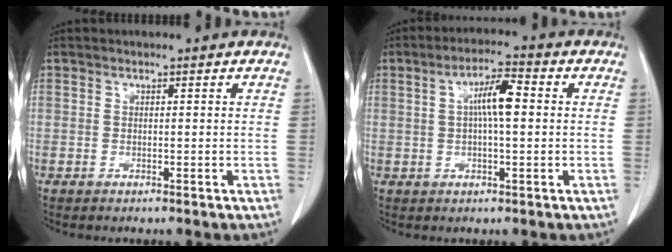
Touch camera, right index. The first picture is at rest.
{"total": 6.5, "force": [0.9, 1.5, 6.3], "torque": [-0.120, 0.017, 0.015]}